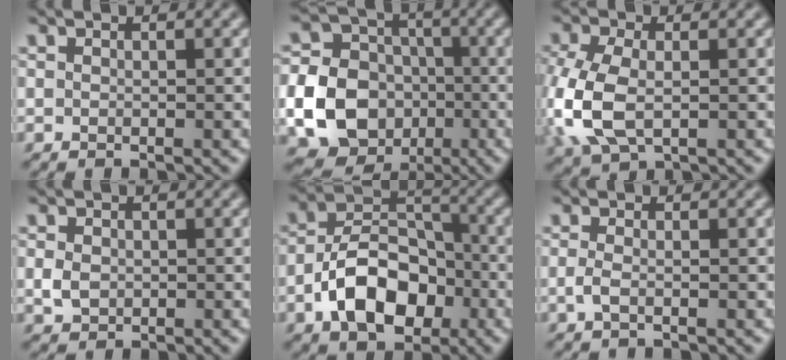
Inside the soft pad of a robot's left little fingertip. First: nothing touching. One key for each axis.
{"total": 17.8, "fx": -4.8, "fy": 16.1, "fz": 6.1, "tx": -0.156, "ty": -0.038, "tz": -0.098}
{"total": 7.1, "fx": -1.3, "fy": 4.4, "fz": 5.4, "tx": -0.152, "ty": -0.005, "tz": -0.026}
{"total": 1.8, "fx": -0.2, "fy": 1.5, "fz": 1.0, "tx": -0.025, "ty": -0.001, "tz": -0.006}
{"total": 8.2, "fx": -3.2, "fy": 5.2, "fz": 5.5, "tx": -0.098, "ty": 0.004, "tz": -0.058}
{"total": 1.1, "fx": -0.5, "fy": 0.3, "fz": 1.0, "tx": -0.027, "ty": 0.002, "tz": -0.011}